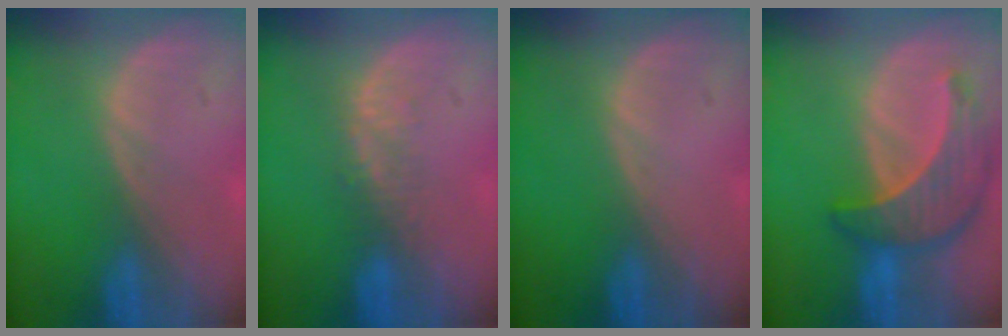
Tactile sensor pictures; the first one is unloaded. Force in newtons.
{"total": 2.9, "press": 2.3, "slide": 1.8}
{"total": 0.0}
{"total": 8.7, "press": 7.9, "slide": 3.7}